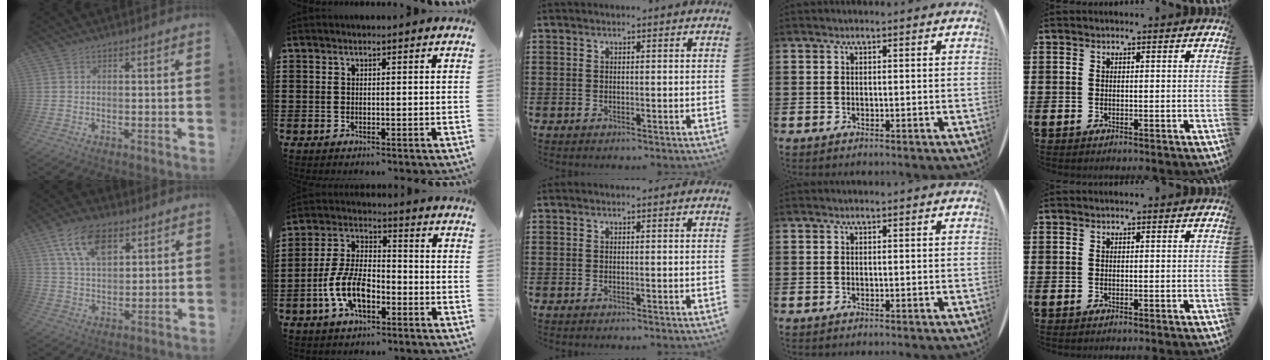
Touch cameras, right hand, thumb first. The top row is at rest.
{"thumb": {"total": 14.1, "force": [7.0, 8.2, 9.1], "torque": [-0.164, -0.010, 0.132]}, "index": {"total": 8.7, "force": [-3.5, 4.4, 6.7], "torque": [-0.159, 0.001, -0.073]}}